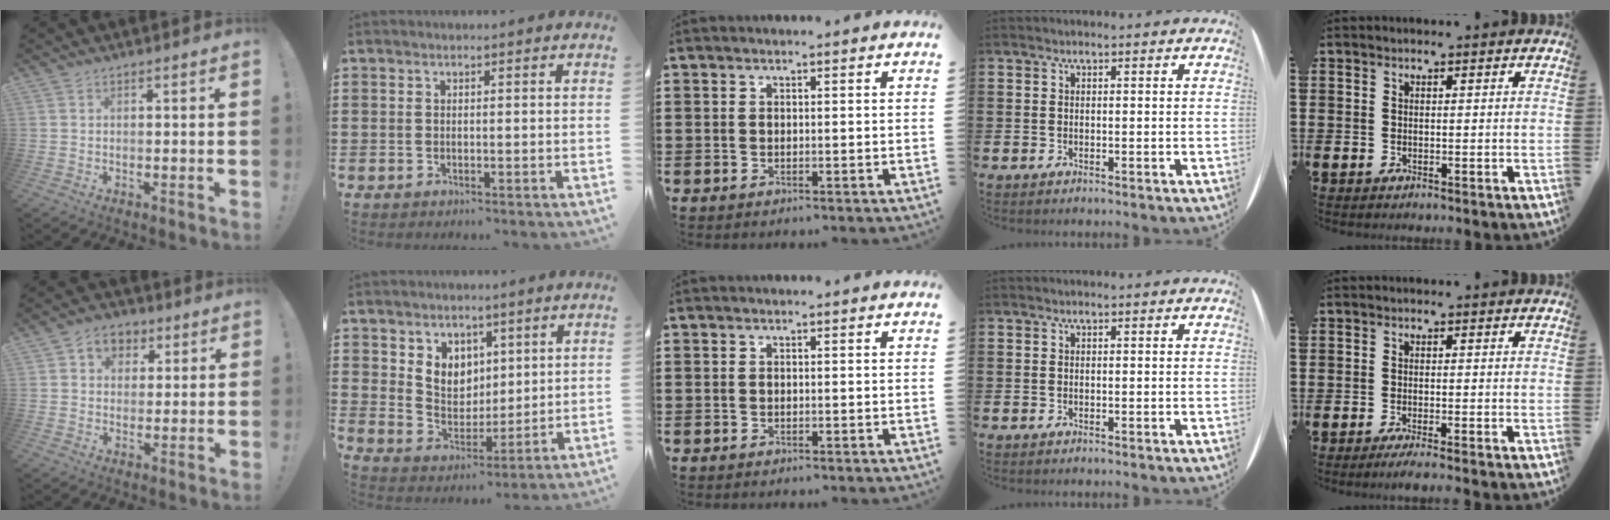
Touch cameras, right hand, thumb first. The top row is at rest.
{"thumb": {"total": 7.1, "force": [3.0, 5.8, 2.9], "torque": [-0.033, -0.009, 0.056]}, "index": {"total": 6.2, "force": [3.7, 4.9, 0.7], "torque": [-0.038, -0.007, 0.069]}, "little": {"total": 1.3, "force": [-0.9, 0.0, 1.0], "torque": [-0.014, 0.000, -0.017]}}